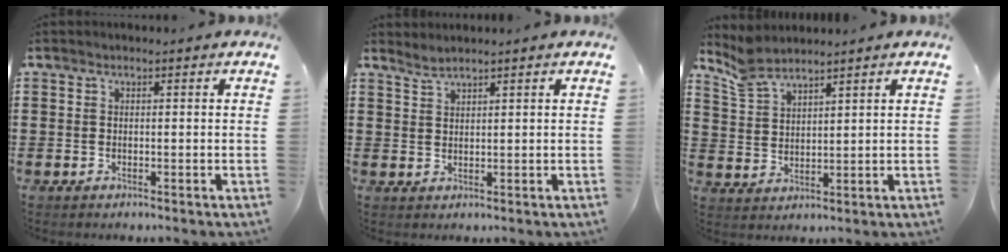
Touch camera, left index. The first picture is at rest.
{"total": 1.5, "force": [1.4, 0.0, 0.5], "torque": [-0.014, 0.000, 0.028]}
{"total": 4.7, "force": [4.3, 1.0, 1.7], "torque": [-0.048, -0.009, 0.080]}